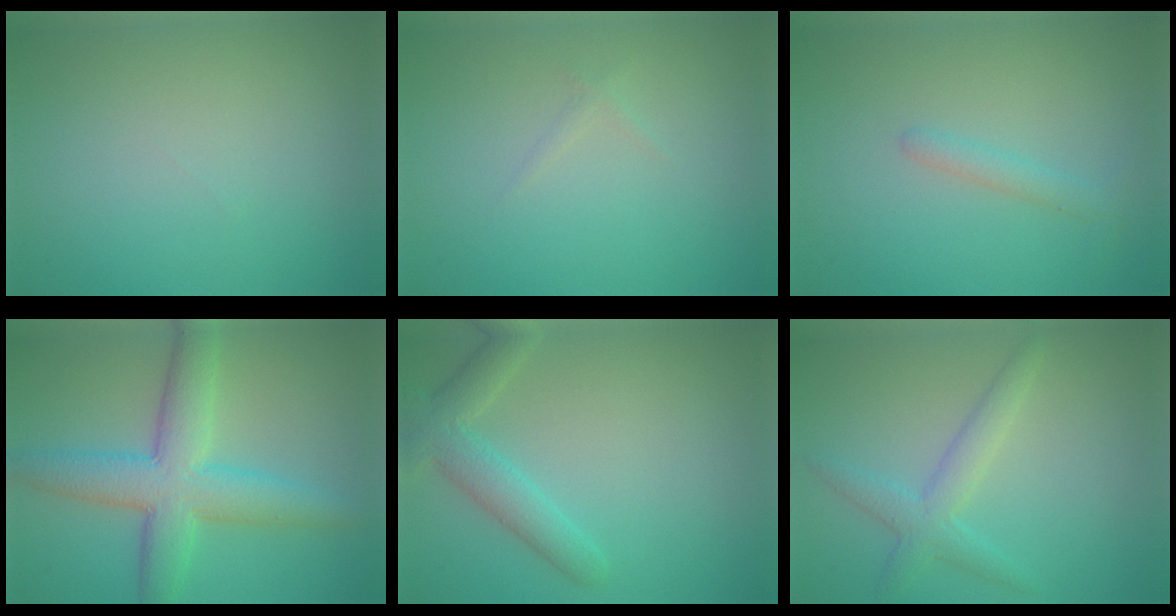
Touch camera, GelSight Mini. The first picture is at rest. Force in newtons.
{"total": 0.5, "press": 0.5, "slide": 0.0}
{"total": 1.4, "press": 1.4, "slide": 0.0}
{"total": 7.3, "press": 7.3, "slide": 0.1}
{"total": 3.8, "press": 3.8, "slide": 0.1}
{"total": 2.9, "press": 2.9, "slide": 0.1}